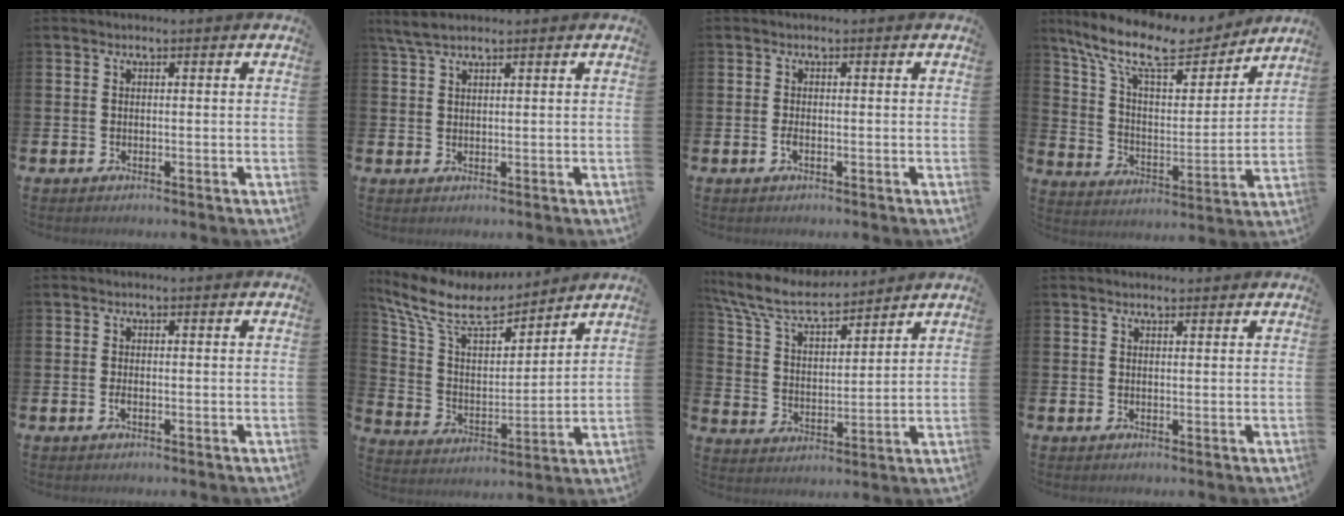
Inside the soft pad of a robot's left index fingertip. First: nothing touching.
{"total": 3.0, "force": [2.4, 0.9, 1.6], "torque": [-0.039, 0.003, 0.045]}
{"total": 1.1, "force": [-0.5, 0.3, 0.9], "torque": [-0.020, 0.000, -0.009]}
{"total": 12.7, "force": [10.7, 3.6, 5.9], "torque": [-0.146, -0.063, 0.183]}
{"total": 0.8, "force": [-0.3, 0.2, 0.7], "torque": [-0.017, 0.000, -0.005]}
{"total": 10.5, "force": [9.2, 3.1, 4.0], "torque": [-0.126, -0.056, 0.161]}
{"total": 8.2, "force": [7.4, 2.1, 2.9], "torque": [-0.091, -0.043, 0.132]}
{"total": 1.2, "force": [1.1, 0.3, 0.2], "torque": [0.006, 0.000, 0.018]}